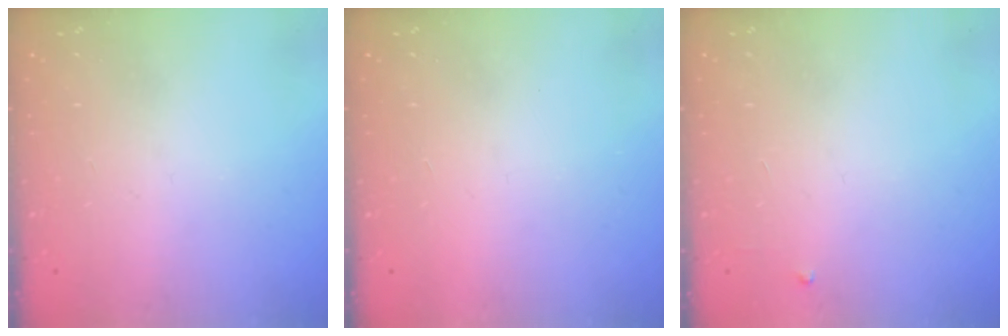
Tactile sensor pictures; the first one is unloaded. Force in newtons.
{"total": 1.6, "press": 1.5, "slide": 0.1}
{"total": 2.6, "press": 2.6, "slide": 0.4}